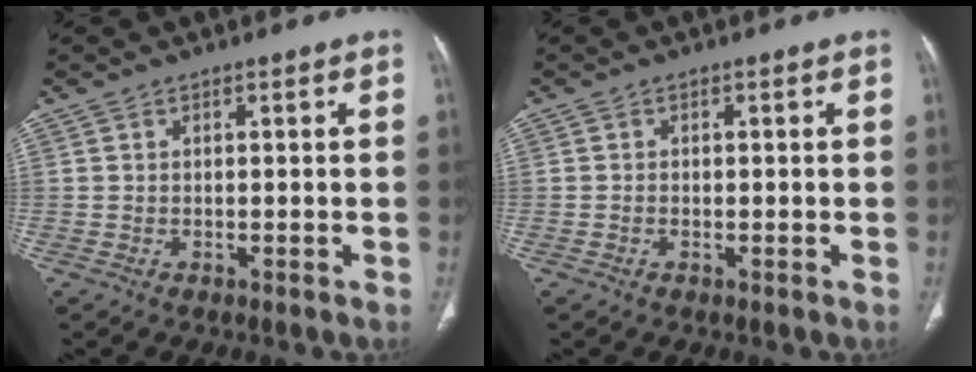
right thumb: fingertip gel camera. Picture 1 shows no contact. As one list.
[{"total": 0.7, "force": [-0.3, 0.4, 0.4], "torque": [-0.010, 0.005, -0.005]}]